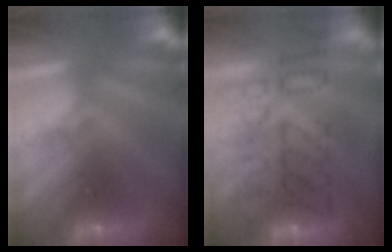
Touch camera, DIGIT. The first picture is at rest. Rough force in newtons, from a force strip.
{"total": 10.5}